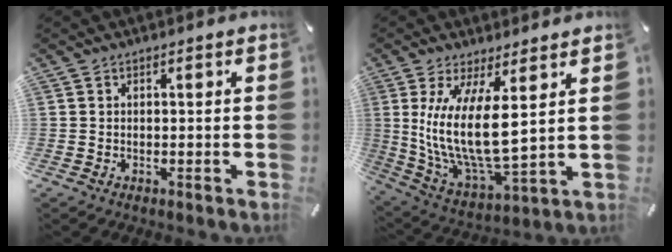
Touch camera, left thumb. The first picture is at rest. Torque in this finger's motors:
{"motor_torque": [2.53, 2.47, 0.64, -0.20, 0.46]}